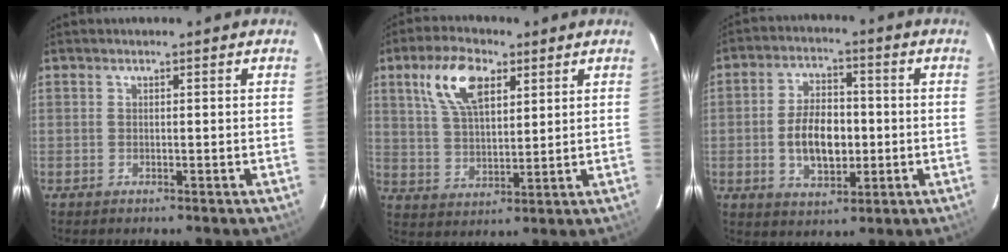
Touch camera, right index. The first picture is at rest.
{"total": 11.1, "force": [5.3, 5.3, 8.2], "torque": [-0.157, 0.021, 0.104]}
{"total": 10.4, "force": [-1.4, 6.0, 8.3], "torque": [-0.158, 0.008, -0.016]}